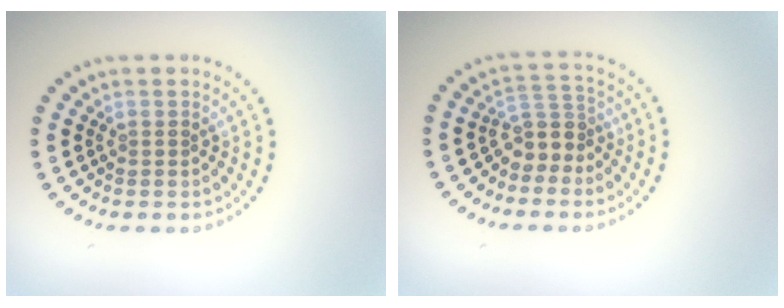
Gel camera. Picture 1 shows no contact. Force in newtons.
{"total": 2.8, "press": 2.2, "slide": 1.7}